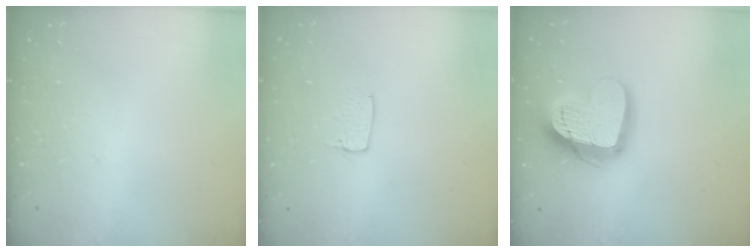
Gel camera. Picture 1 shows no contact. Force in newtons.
{"total": 4.2, "press": 4.2, "slide": 0.3}
{"total": 17.0, "press": 17.0, "slide": 1.5}